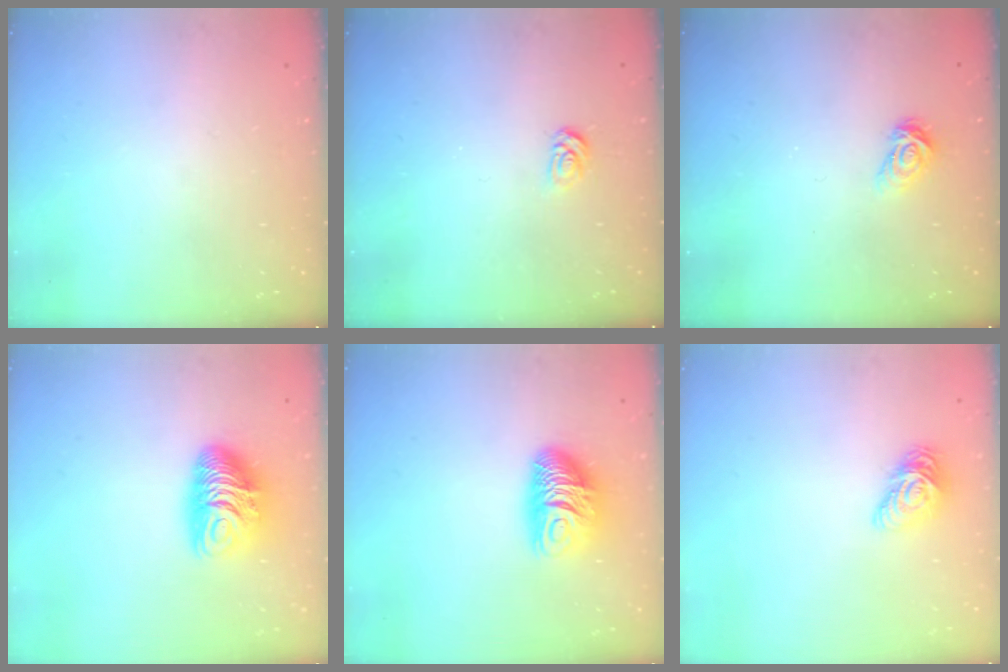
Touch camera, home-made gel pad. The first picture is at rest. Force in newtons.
{"total": 3.3, "press": 3.3, "slide": 0.4}
{"total": 3.8, "press": 3.8, "slide": 0.4}
{"total": 11.6, "press": 11.6, "slide": 0.8}
{"total": 10.6, "press": 10.6, "slide": 0.9}
{"total": 9.4, "press": 9.4, "slide": 0.5}